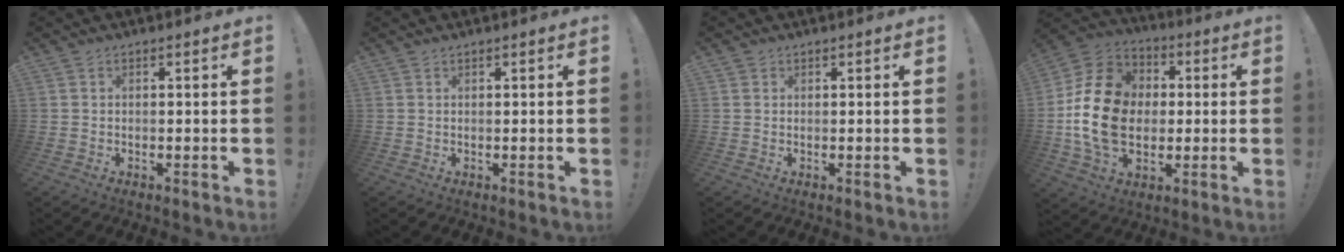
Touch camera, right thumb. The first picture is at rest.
{"total": 0.6, "force": [0.6, -0.2, 0.1], "torque": [0.005, -0.003, 0.009]}
{"total": 0.8, "force": [0.8, 0.2, 0.0], "torque": [0.009, -0.004, 0.014]}
{"total": 20.9, "force": [-0.7, 16.0, 13.4], "torque": [-0.244, 0.027, -0.001]}